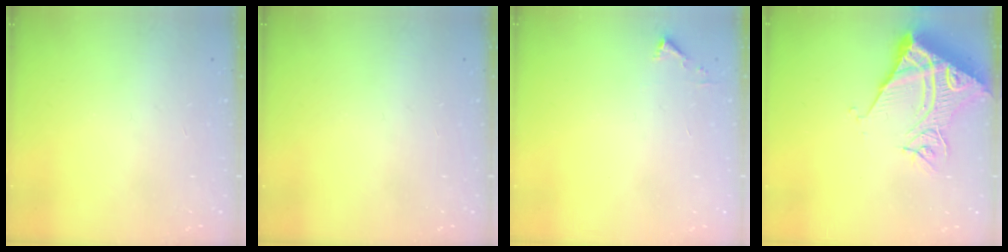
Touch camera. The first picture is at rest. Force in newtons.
{"total": 0.0}
{"total": 2.3, "press": 2.3, "slide": 0.2}
{"total": 13.1, "press": 13.0, "slide": 1.7}